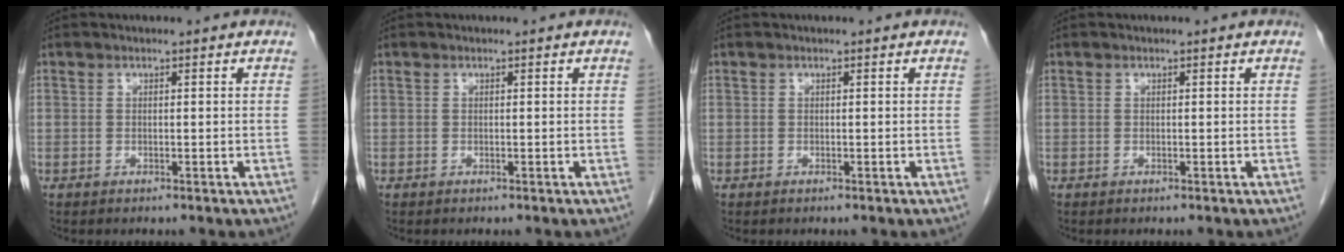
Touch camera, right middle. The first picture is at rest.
{"total": 0.0}
{"total": 0.0}
{"total": 0.0}